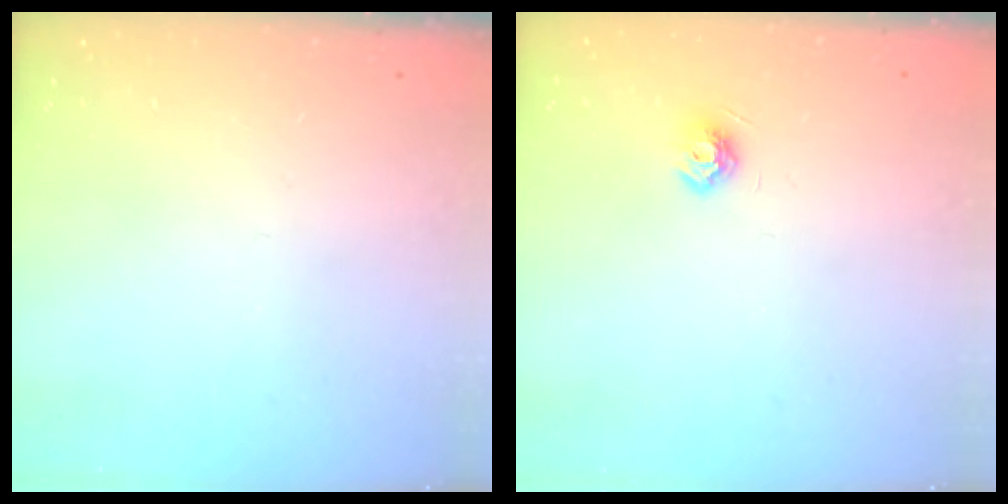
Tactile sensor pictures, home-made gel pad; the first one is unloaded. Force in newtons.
{"total": 7.6, "press": 7.5, "slide": 1.1}